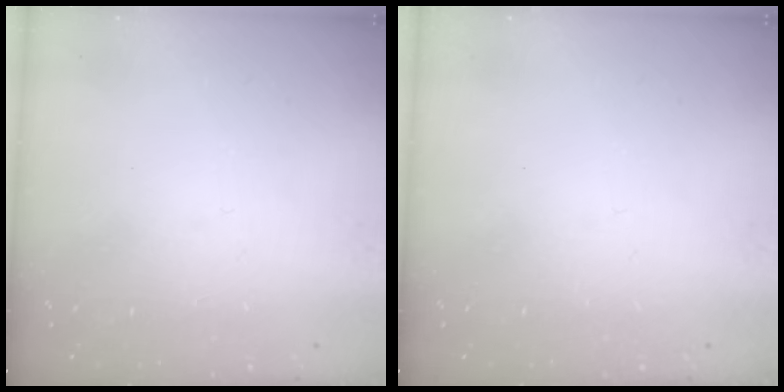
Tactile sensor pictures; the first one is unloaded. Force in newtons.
{"total": 0.0}